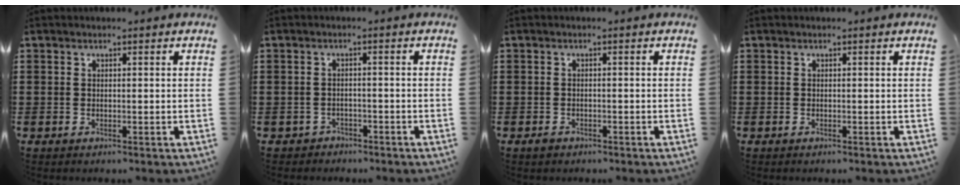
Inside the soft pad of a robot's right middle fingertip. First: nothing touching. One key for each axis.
{"total": 1.5, "fx": -1.3, "fy": 0.6, "fz": -0.2, "tx": -0.004, "ty": 0.004, "tz": -0.032}
{"total": 0.8, "fx": -0.6, "fy": 0.5, "fz": 0.3, "tx": -0.007, "ty": 0.000, "tz": -0.014}
{"total": 0.0}